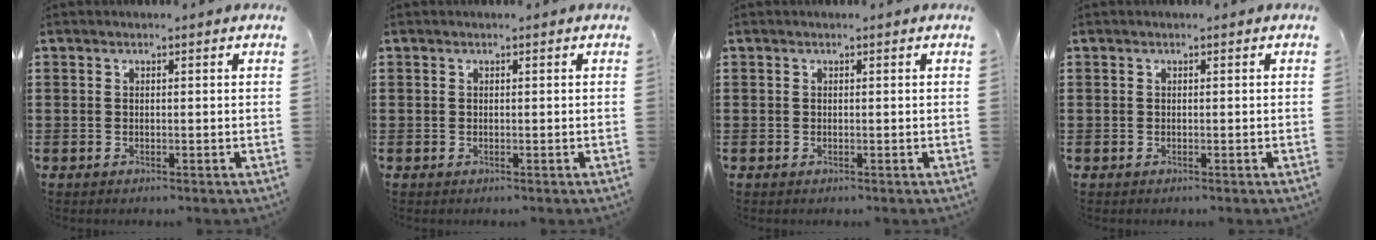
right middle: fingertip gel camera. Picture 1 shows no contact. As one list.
[{"total": 0.0}, {"total": 0.0}, {"total": 0.0}]